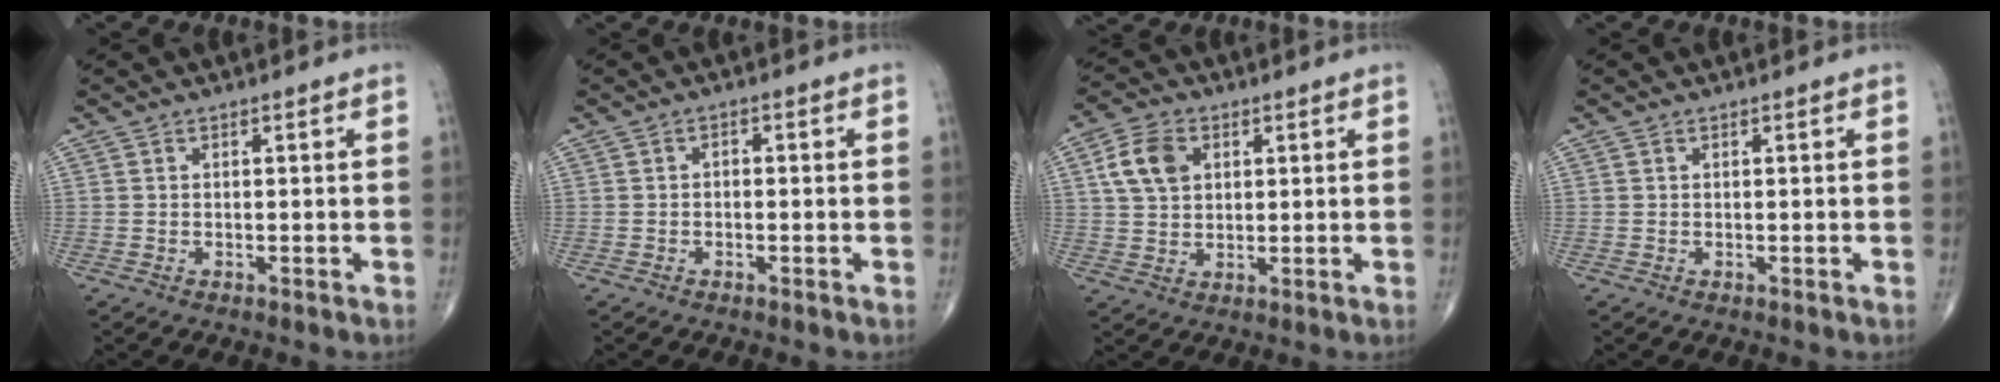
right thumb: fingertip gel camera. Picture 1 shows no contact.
{"total": 1.0, "force": [-0.3, 0.7, 0.6], "torque": [-0.004, 0.006, -0.009]}
{"total": 7.8, "force": [2.5, 5.5, 5.0], "torque": [-0.083, 0.000, 0.045]}
{"total": 0.0}